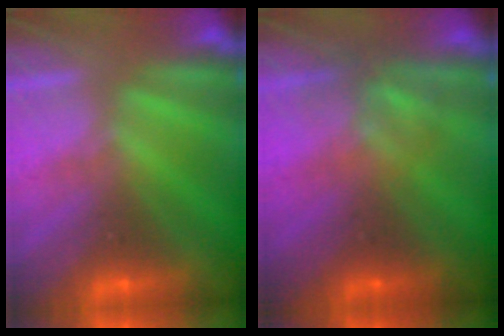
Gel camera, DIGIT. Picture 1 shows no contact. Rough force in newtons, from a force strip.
{"total": 2.5}